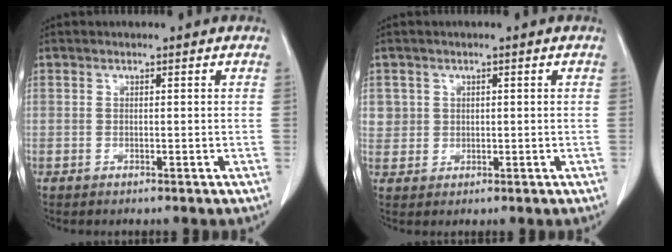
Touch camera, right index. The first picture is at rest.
{"total": 3.7, "force": [0.8, 3.5, 0.4], "torque": [0.000, 0.011, 0.023]}